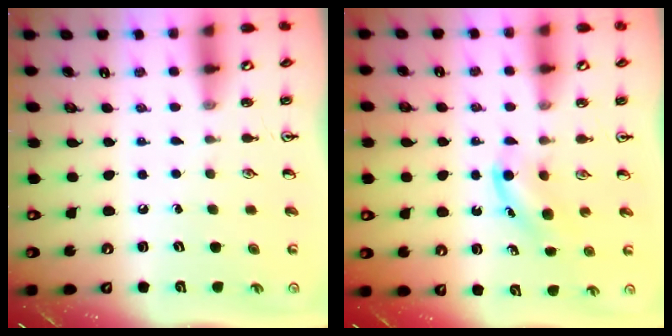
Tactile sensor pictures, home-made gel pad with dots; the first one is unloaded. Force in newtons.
{"total": 4.1, "press": 3.9, "slide": 1.3}